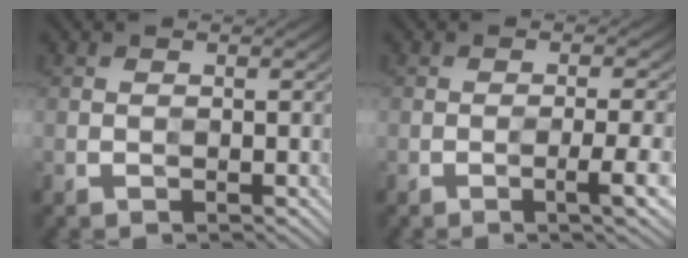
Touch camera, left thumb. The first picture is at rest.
{"total": 3.0, "force": [-1.5, 0.0, 2.6], "torque": [-0.038, 0.011, -0.027]}